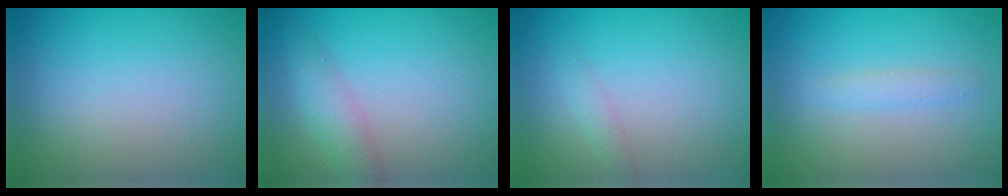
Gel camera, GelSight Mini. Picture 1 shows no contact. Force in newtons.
{"total": 2.5, "press": 2.5, "slide": 0.1}
{"total": 0.9, "press": 0.9, "slide": 0.1}
{"total": 1.2, "press": 1.2, "slide": 0.1}